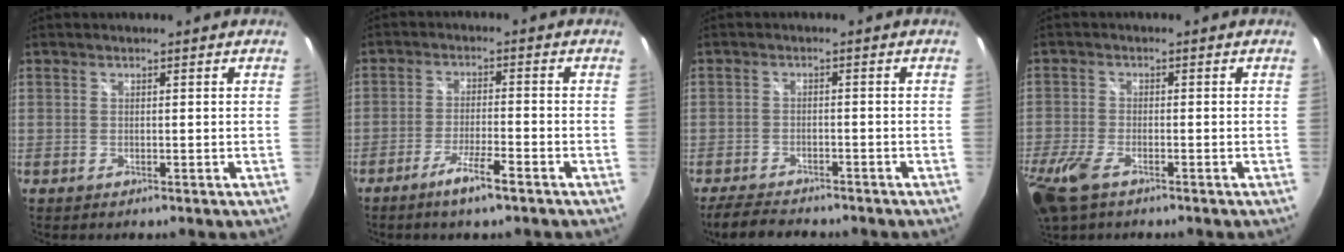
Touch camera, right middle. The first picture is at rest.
{"total": 6.1, "force": [-4.1, 0.2, 4.5], "torque": [-0.099, -0.005, -0.074]}
{"total": 6.7, "force": [-5.9, 2.0, 2.5], "torque": [-0.071, -0.008, -0.095]}
{"total": 9.6, "force": [-5.8, 4.3, 6.4], "torque": [-0.169, -0.031, -0.113]}